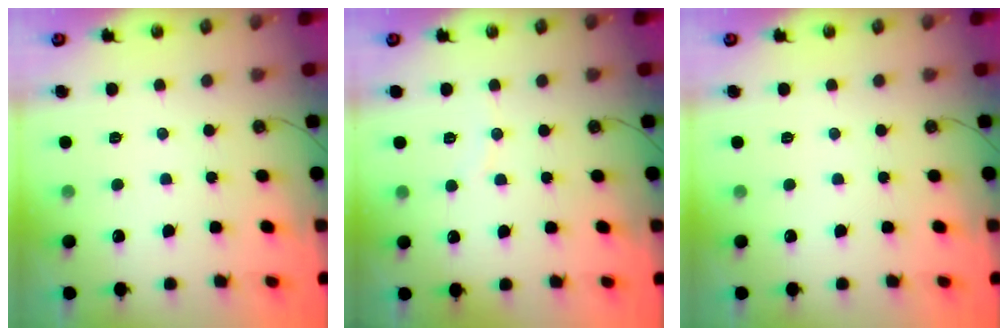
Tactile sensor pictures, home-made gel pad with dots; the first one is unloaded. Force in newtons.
{"total": 2.9, "press": 2.9, "slide": 0.3}
{"total": 0.0}